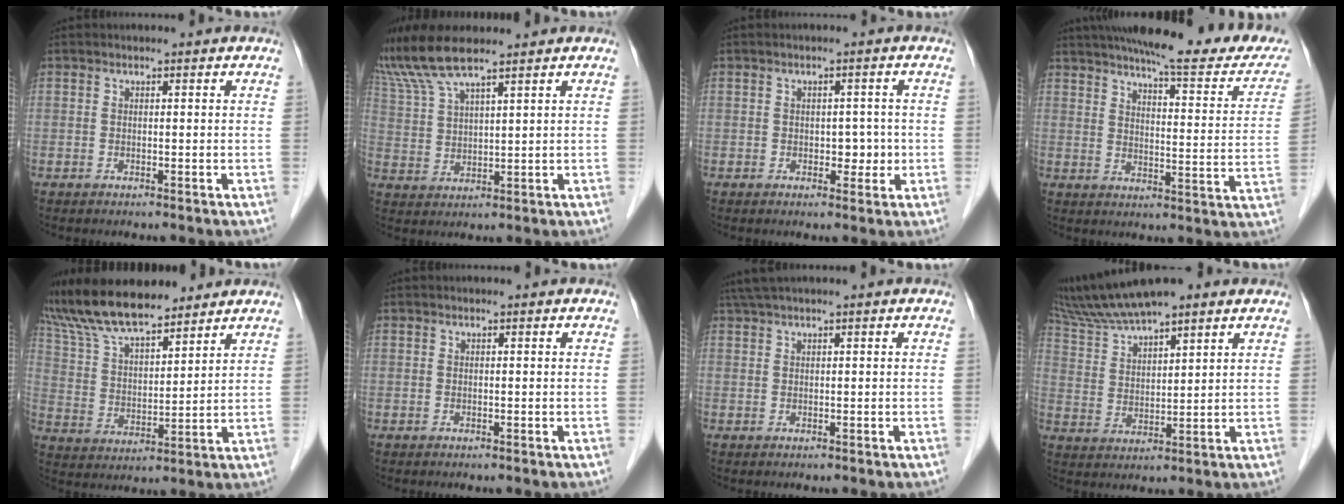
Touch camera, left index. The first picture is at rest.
{"total": 9.6, "force": [8.2, 0.4, 4.9], "torque": [-0.110, 0.016, 0.165]}
{"total": 2.6, "force": [-0.4, 1.7, 2.0], "torque": [-0.019, -0.001, -0.004]}
{"total": 23.1, "force": [19.8, 3.5, 11.5], "torque": [-0.156, -0.027, 0.241]}
{"total": 15.6, "force": [13.7, 3.8, 6.6], "torque": [-0.133, 0.031, 0.258]}
{"total": 0.0}
{"total": 2.4, "force": [1.8, -0.4, 1.5], "torque": [-0.038, 0.024, 0.043]}
{"total": 11.6, "force": [9.8, 1.7, 6.0], "torque": [-0.118, 0.029, 0.185]}